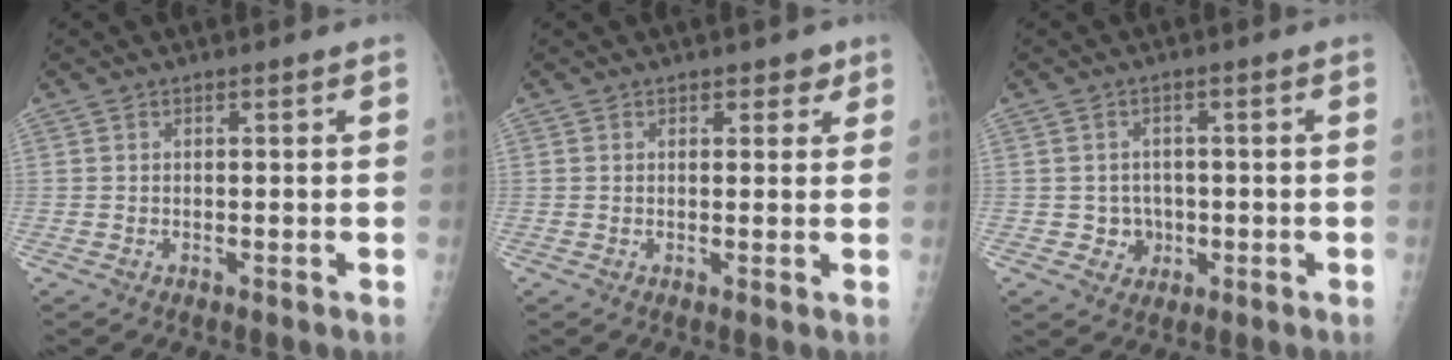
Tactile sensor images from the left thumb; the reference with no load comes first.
{"total": 2.2, "force": [1.4, 1.4, 1.0], "torque": [0.008, -0.005, 0.015]}
{"total": 3.6, "force": [-0.6, 3.5, 0.9], "torque": [0.009, 0.008, -0.006]}